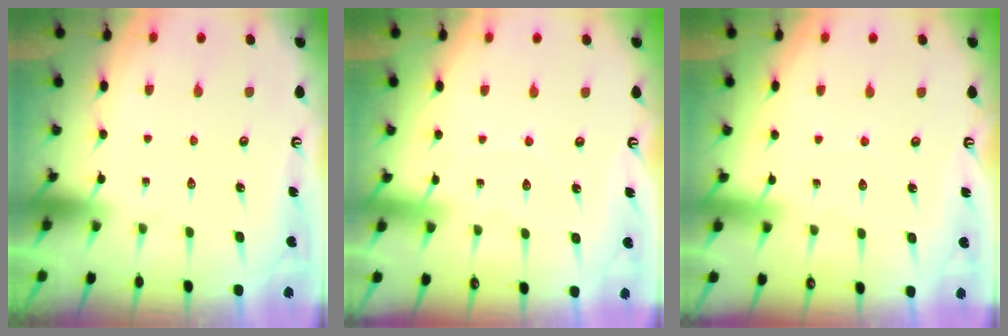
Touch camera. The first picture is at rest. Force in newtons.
{"total": 3.5, "press": 3.5, "slide": 0.4}
{"total": 2.9, "press": 2.9, "slide": 0.2}